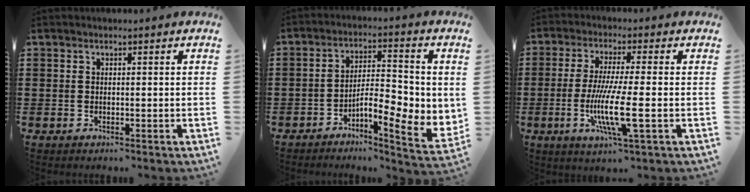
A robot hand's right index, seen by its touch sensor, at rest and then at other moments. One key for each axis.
{"total": 6.9, "fx": -2.2, "fy": 2.3, "fz": 6.1, "tx": -0.102, "ty": -0.016, "tz": -0.041}
{"total": 9.6, "fx": -2.2, "fy": 0.9, "fz": 9.3, "tx": -0.190, "ty": -0.019, "tz": -0.045}